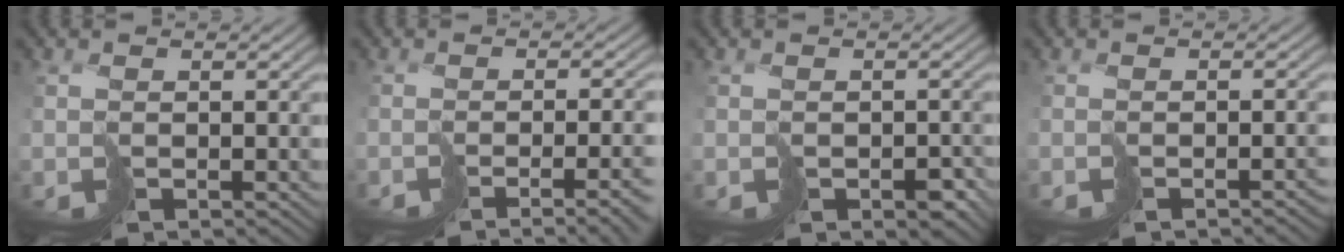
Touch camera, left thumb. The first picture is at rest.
{"total": 6.1, "force": [-3.5, 1.0, 4.9], "torque": [-0.041, -0.017, -0.034]}
{"total": 3.3, "force": [-1.5, 2.3, 1.8], "torque": [-0.023, -0.006, -0.012]}
{"total": 1.8, "force": [-1.6, 0.2, 0.8], "torque": [0.001, 0.002, -0.023]}